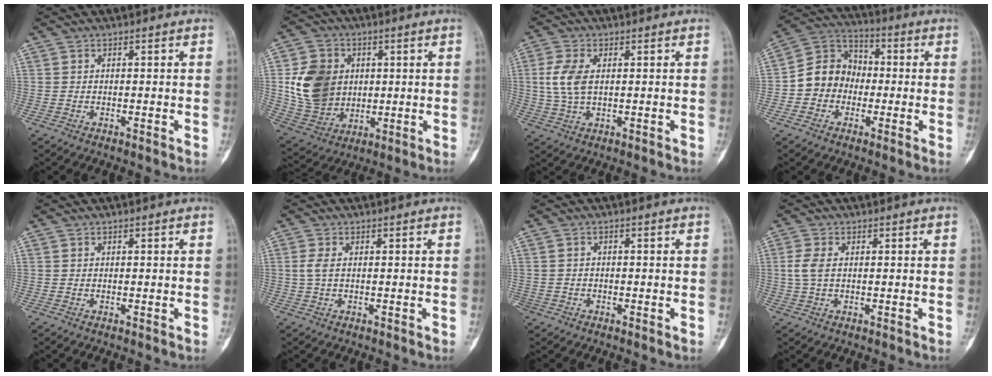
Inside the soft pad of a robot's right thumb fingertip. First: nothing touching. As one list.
[{"total": 14.7, "force": [1.9, 12.0, 8.3], "torque": [-0.128, -0.004, 0.049]}, {"total": 6.7, "force": [1.1, 3.7, 5.5], "torque": [-0.128, 0.002, 0.023]}, {"total": 10.8, "force": [-1.6, 9.4, 5.1], "torque": [-0.064, 0.041, -0.043]}, {"total": 0.0}, {"total": 2.0, "force": [0.2, 0.9, 1.8], "torque": [-0.053, 0.004, 0.006]}, {"total": 1.8, "force": [-1.1, 1.4, -0.1], "torque": [0.012, 0.008, -0.023]}, {"total": 3.4, "force": [0.3, 1.9, 2.8], "torque": [-0.079, 0.004, 0.004]}]